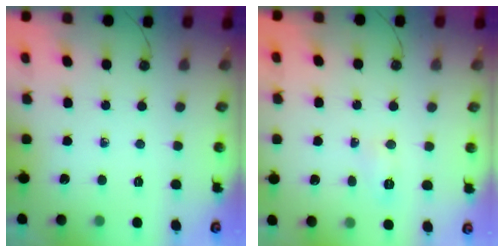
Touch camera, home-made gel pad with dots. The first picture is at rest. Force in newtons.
{"total": 5.0, "press": 4.9, "slide": 0.7}